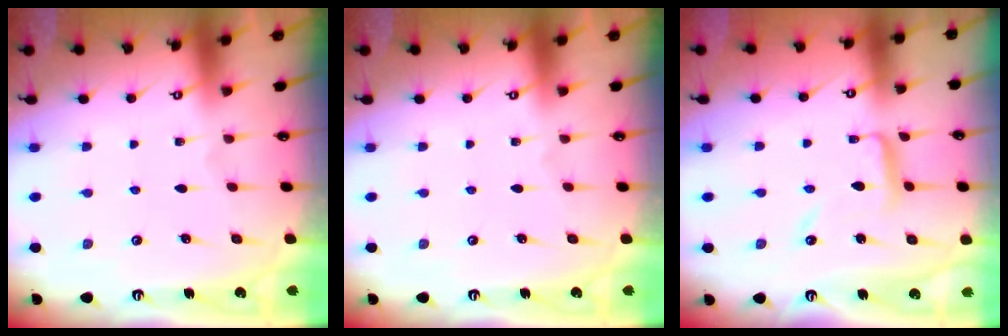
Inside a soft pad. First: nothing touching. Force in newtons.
{"total": 0.0}
{"total": 8.8, "press": 8.7, "slide": 0.7}